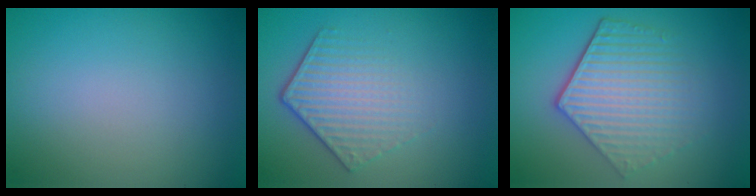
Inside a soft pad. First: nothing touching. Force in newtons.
{"total": 4.4, "press": 3.1, "slide": 3.1}
{"total": 5.6, "press": 4.2, "slide": 3.7}